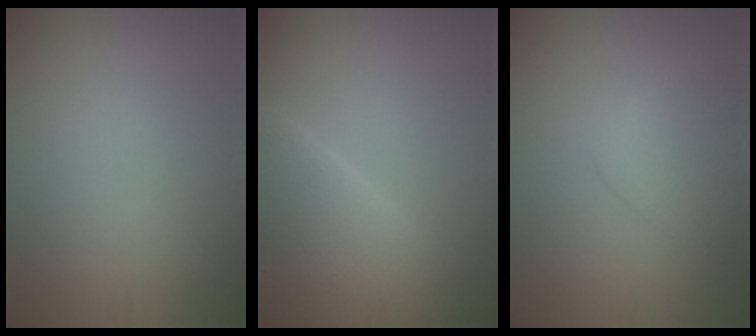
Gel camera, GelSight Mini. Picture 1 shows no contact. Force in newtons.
{"total": 6.4, "press": 6.4, "slide": 0.6}
{"total": 3.0, "press": 3.0, "slide": 0.0}